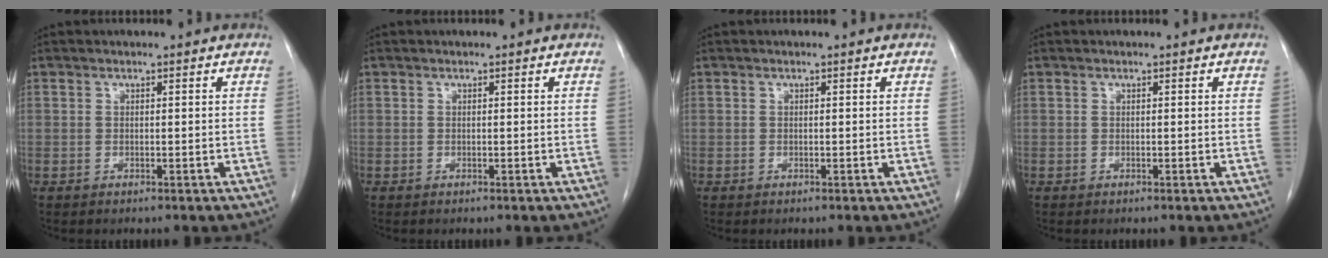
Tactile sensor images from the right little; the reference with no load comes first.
{"total": 0.0}
{"total": 0.0}
{"total": 0.0}